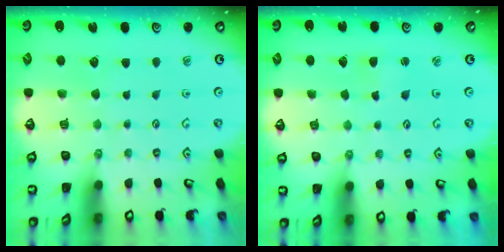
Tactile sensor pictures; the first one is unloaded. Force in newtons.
{"total": 2.7, "press": 2.6, "slide": 0.4}